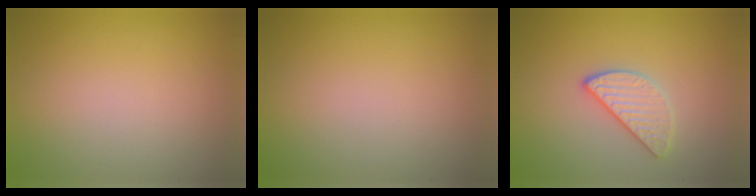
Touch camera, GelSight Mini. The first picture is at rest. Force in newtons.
{"total": 0.0}
{"total": 2.6, "press": 2.5, "slide": 0.8}